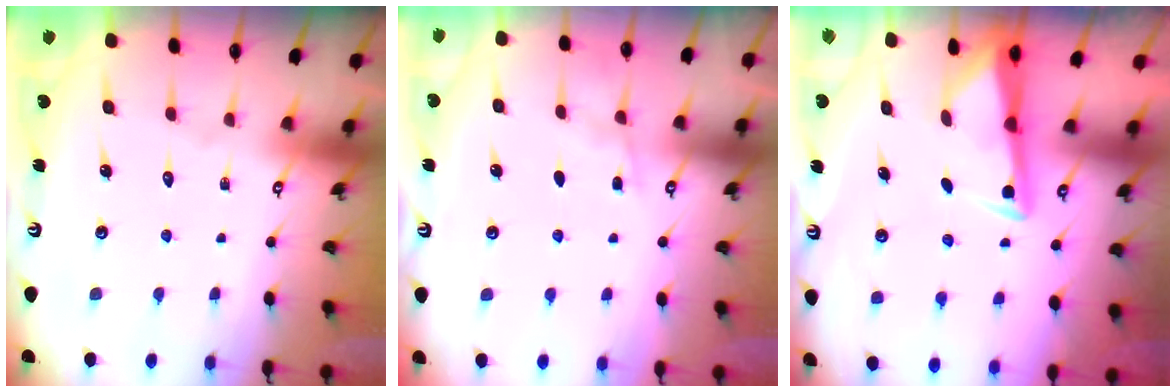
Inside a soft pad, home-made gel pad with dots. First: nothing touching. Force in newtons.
{"total": 4.9, "press": 4.8, "slide": 0.7}
{"total": 3.0, "press": 3.0, "slide": 0.4}